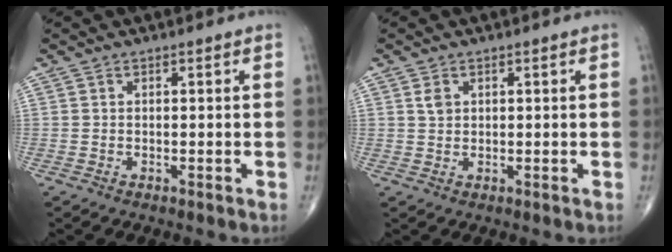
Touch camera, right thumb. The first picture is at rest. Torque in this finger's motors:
{"motor_torque": [-0.06, -0.05, 0.04, 0.02, 0.00]}